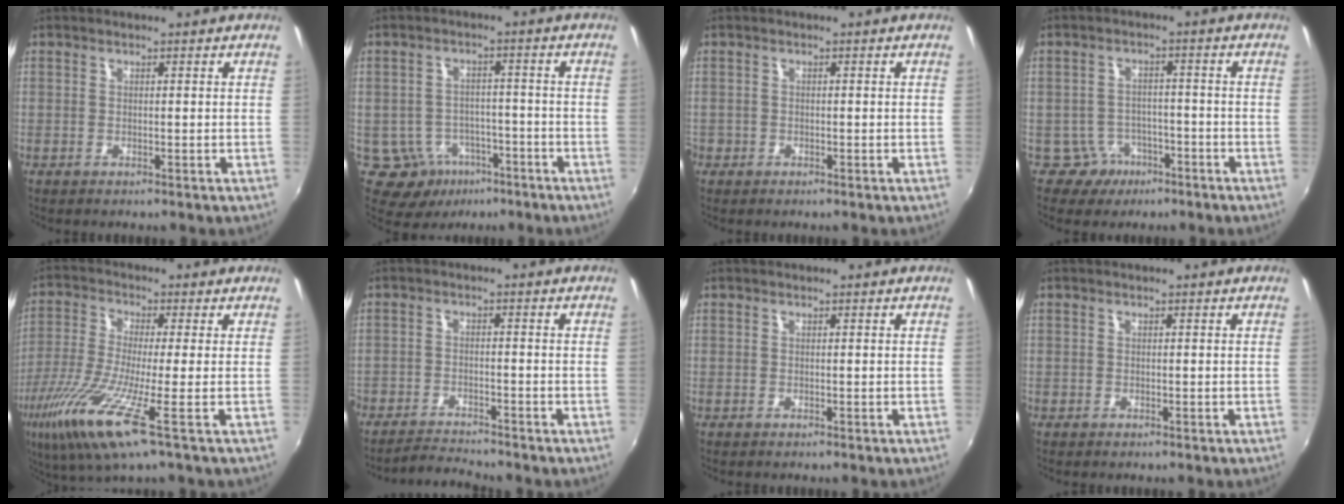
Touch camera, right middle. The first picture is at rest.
{"total": 8.4, "force": [-4.5, 6.6, 2.4], "torque": [-0.055, 0.013, -0.050]}
{"total": 1.4, "force": [-0.9, 1.1, 0.1], "torque": [-0.009, -0.001, -0.015]}
{"total": 4.9, "force": [-3.2, 3.7, 0.3], "torque": [-0.014, 0.015, -0.046]}
{"total": 13.5, "force": [-6.2, 0.3, 12.0], "torque": [-0.267, -0.039, -0.122]}
{"total": 4.7, "force": [-4.7, 0.2, 0.6], "torque": [-0.035, -0.009, -0.086]}
{"total": 0.0}
{"total": 0.0}